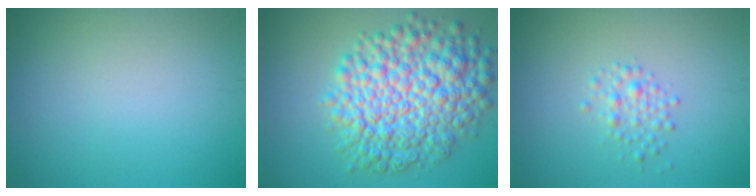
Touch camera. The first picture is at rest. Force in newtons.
{"total": 10.2, "press": 10.2, "slide": 0.2}
{"total": 1.8, "press": 1.8, "slide": 0.0}